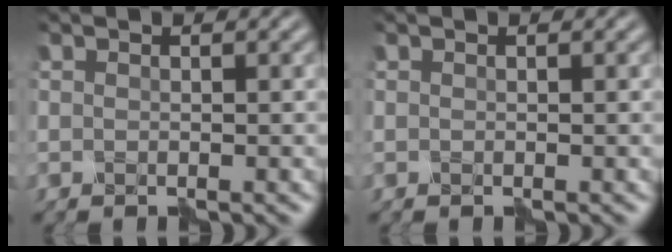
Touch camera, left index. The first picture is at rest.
{"total": 0.0}